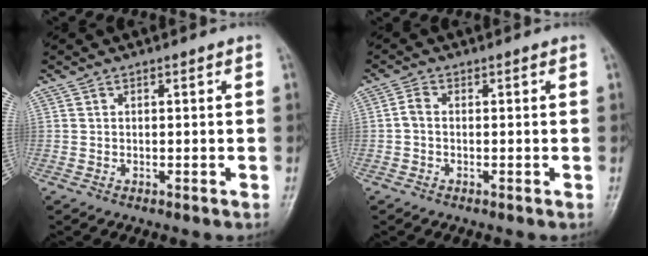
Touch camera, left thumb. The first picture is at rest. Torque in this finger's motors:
{"motor_torque": [-0.47, 0.25, 0.26, 0.27, 0.00]}